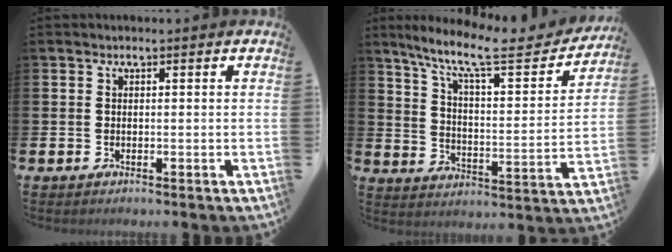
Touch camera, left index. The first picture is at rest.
{"total": 10.3, "force": [8.3, 2.1, 5.8], "torque": [-0.130, -0.052, 0.131]}